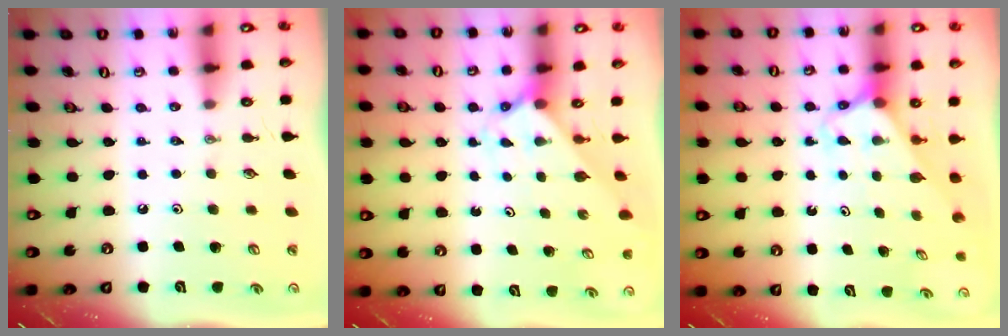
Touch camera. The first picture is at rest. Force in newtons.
{"total": 1.9, "press": 1.9, "slide": 0.1}
{"total": 2.5, "press": 2.5, "slide": 0.2}